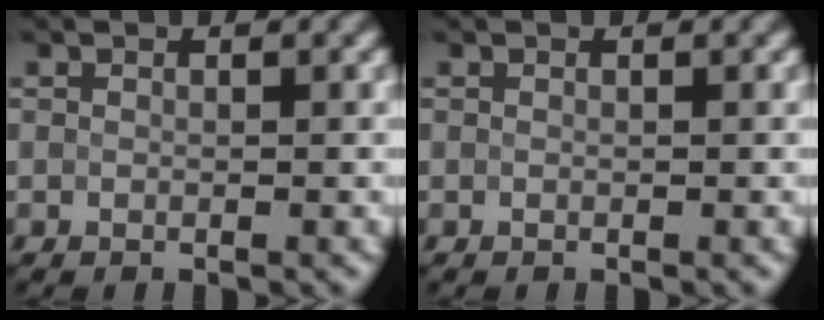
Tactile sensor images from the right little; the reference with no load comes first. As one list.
[{"total": 0.0}]